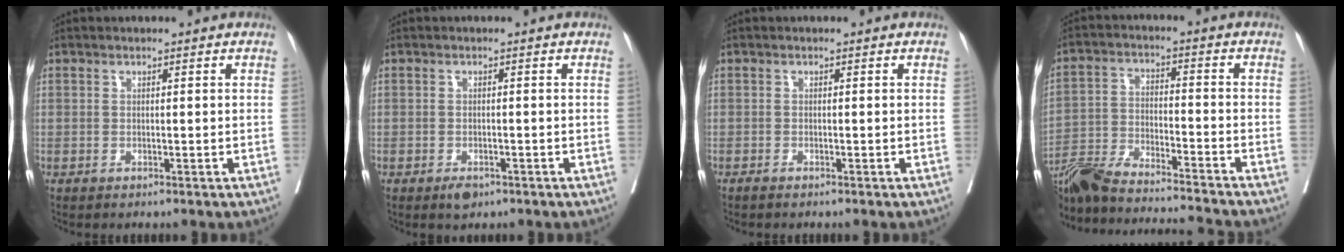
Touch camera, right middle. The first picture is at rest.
{"total": 1.9, "force": [-1.3, 0.9, 1.1], "torque": [-0.018, 0.000, -0.015]}
{"total": 0.9, "force": [-0.8, -0.1, 0.4], "torque": [-0.009, -0.001, -0.013]}
{"total": 19.4, "force": [-18.0, 0.1, 7.3], "torque": [-0.148, -0.022, -0.295]}